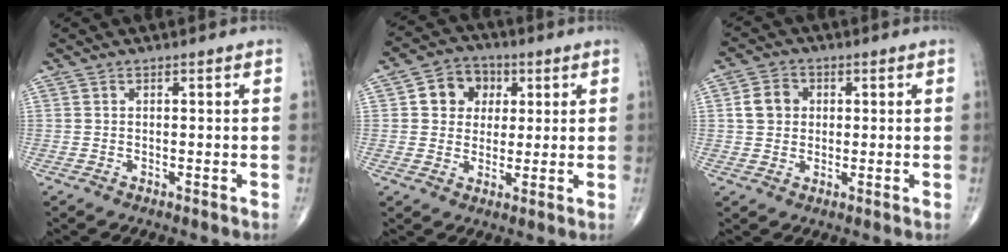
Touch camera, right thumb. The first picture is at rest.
{"total": 8.2, "force": [2.2, 7.0, 3.7], "torque": [-0.018, 0.001, 0.029]}
{"total": 5.3, "force": [0.8, 4.6, 2.6], "torque": [-0.034, 0.006, 0.010]}